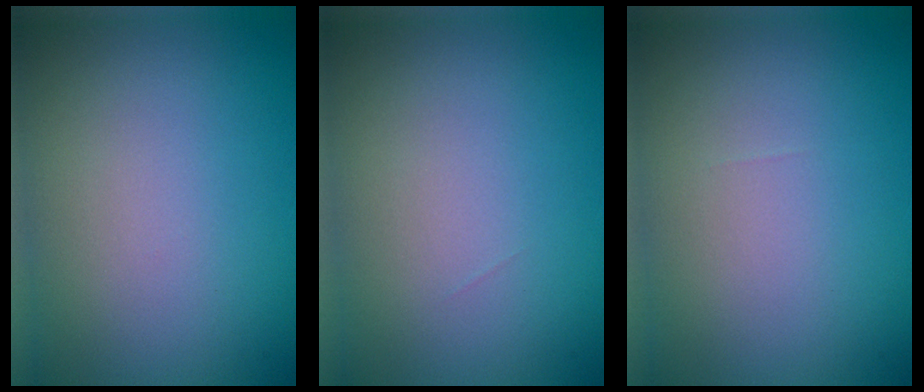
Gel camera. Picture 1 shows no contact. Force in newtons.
{"total": 0.0}
{"total": 0.0}